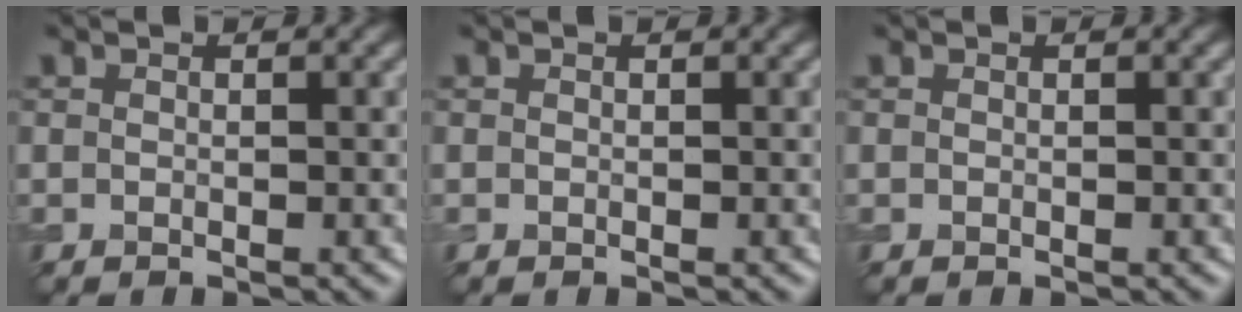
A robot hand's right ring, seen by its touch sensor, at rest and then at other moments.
{"total": 0.0}
{"total": 0.0}